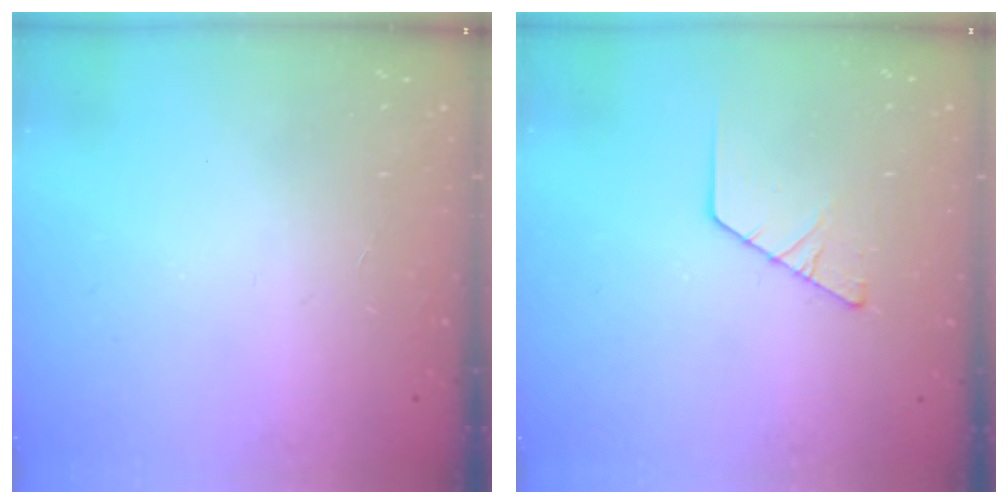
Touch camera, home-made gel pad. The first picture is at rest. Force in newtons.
{"total": 2.5, "press": 2.5, "slide": 0.3}